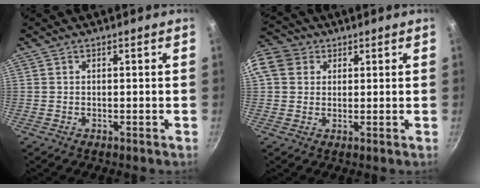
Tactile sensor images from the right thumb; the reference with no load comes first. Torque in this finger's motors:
{"motor_torque": [1.97, 3.04, 1.50, 1.27, 0.53]}